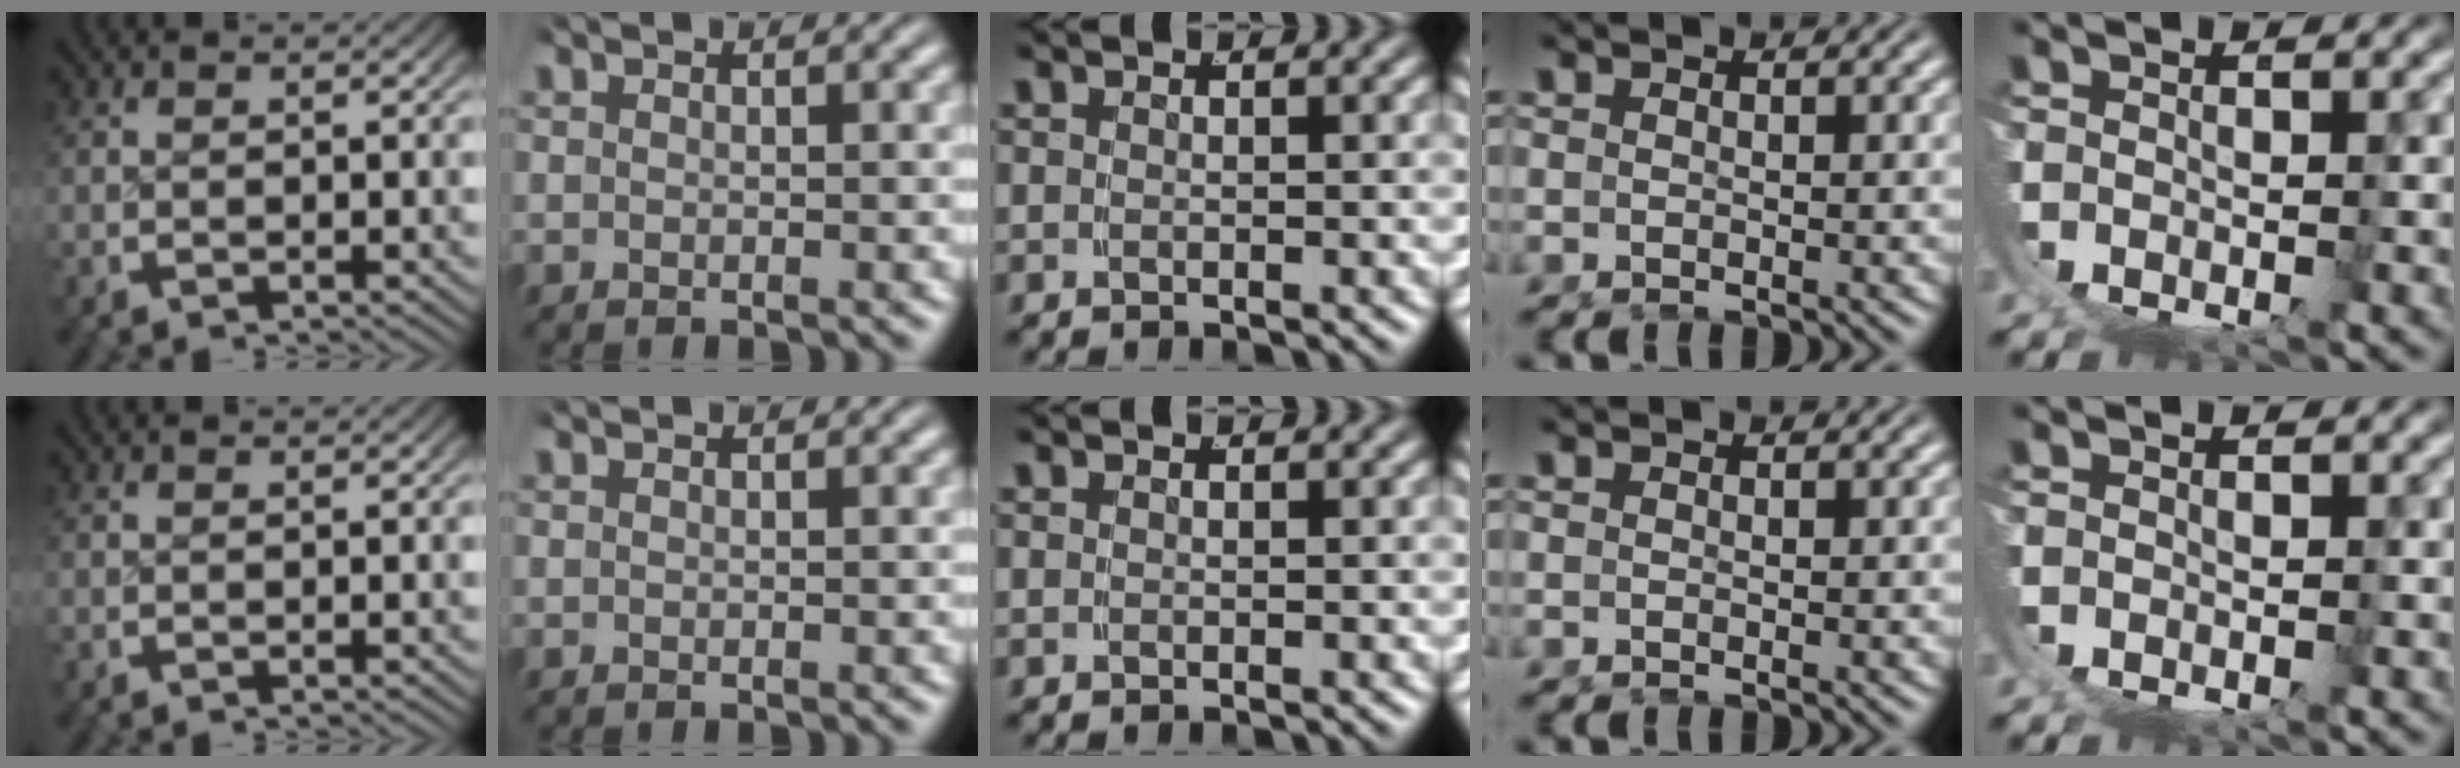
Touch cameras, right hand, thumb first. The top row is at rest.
{}